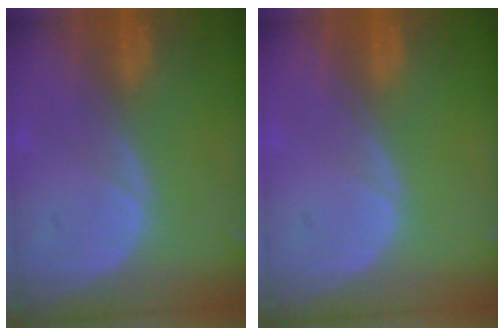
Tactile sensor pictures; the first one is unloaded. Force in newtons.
{"total": 0.0}